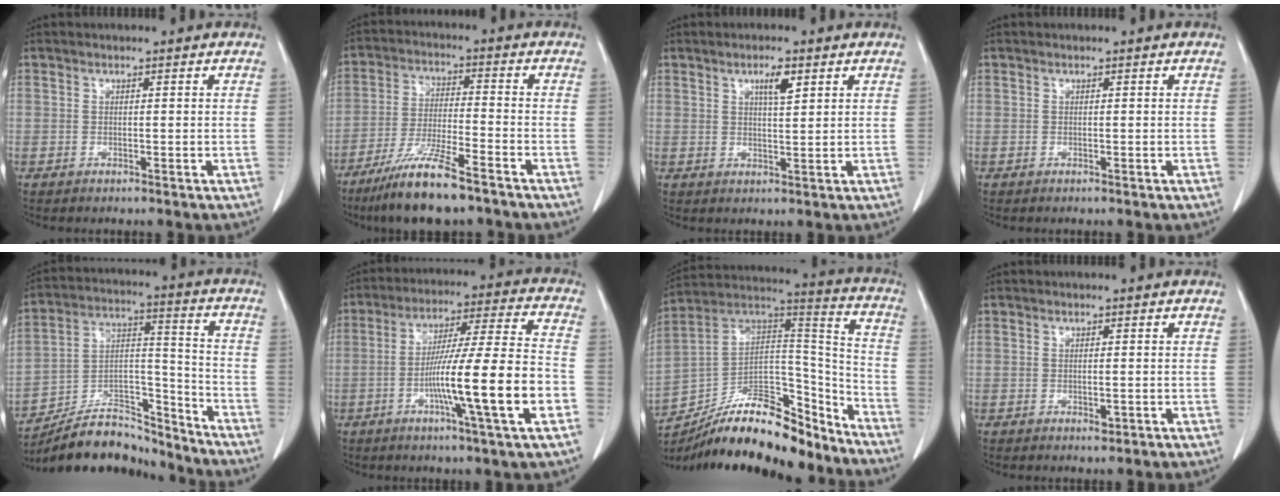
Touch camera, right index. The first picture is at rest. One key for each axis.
{"total": 11.2, "fx": -8.2, "fy": 1.1, "fz": 7.6, "tx": -0.146, "ty": -0.030, "tz": -0.150}
{"total": 3.4, "fx": 1.8, "fy": 0.6, "fz": 2.9, "tx": -0.050, "ty": -0.001, "tz": 0.029}
{"total": 0.0}
{"total": 15.8, "fx": -14.6, "fy": 4.4, "fz": 3.9, "tx": -0.059, "ty": 0.045, "tz": -0.243}
{"total": 16.7, "fx": -4.9, "fy": -0.3, "fz": 16.0, "tx": -0.267, "ty": -0.002, "tz": -0.083}
{"total": 23.2, "fx": -18.7, "fy": 7.3, "fz": 11.8, "tx": -0.204, "ty": 0.040, "tz": -0.312}
{"total": 1.2, "fx": -0.3, "fy": 0.4, "fz": 1.1, "tx": -0.017, "ty": -0.004, "tz": -0.001}